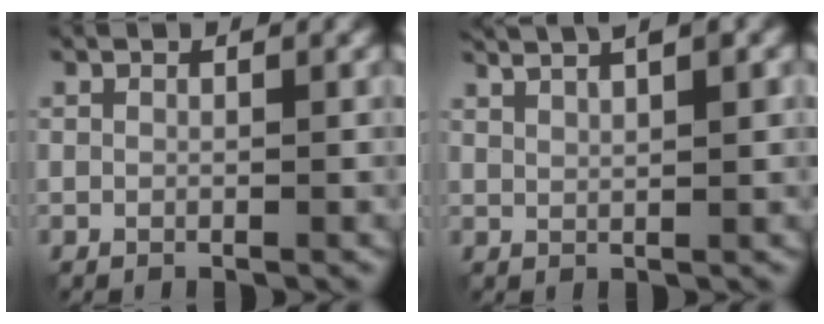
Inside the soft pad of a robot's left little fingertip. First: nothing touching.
{"total": 4.7, "force": [2.8, 1.4, 3.5], "torque": [-0.039, 0.018, 0.026]}